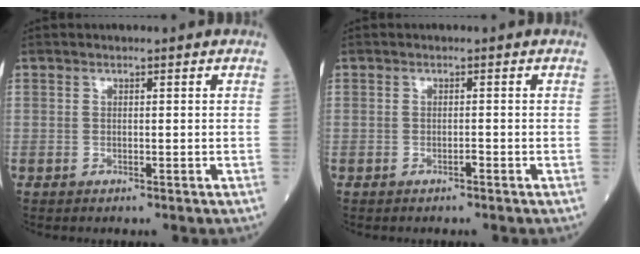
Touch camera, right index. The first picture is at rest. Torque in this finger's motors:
{"motor_torque": [0.22, -0.13, 0.07, 0.03]}